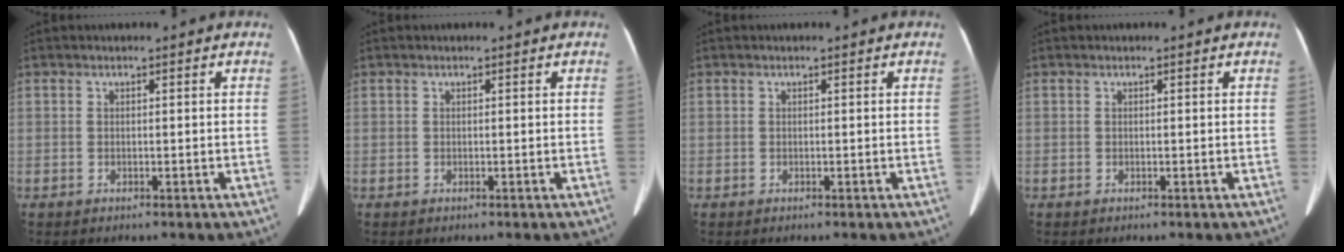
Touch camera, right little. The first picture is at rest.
{"total": 0.0}
{"total": 0.0}
{"total": 0.0}